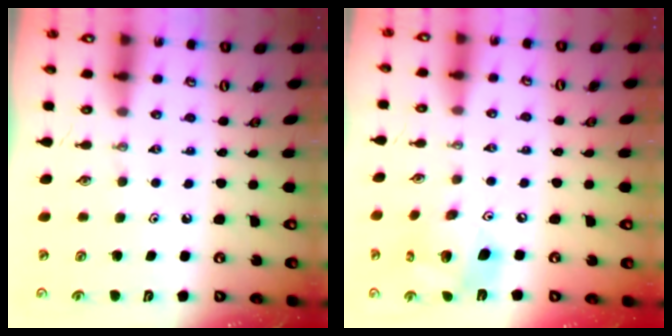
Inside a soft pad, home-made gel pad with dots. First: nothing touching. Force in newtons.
{"total": 15.2, "press": 15.1, "slide": 2.1}